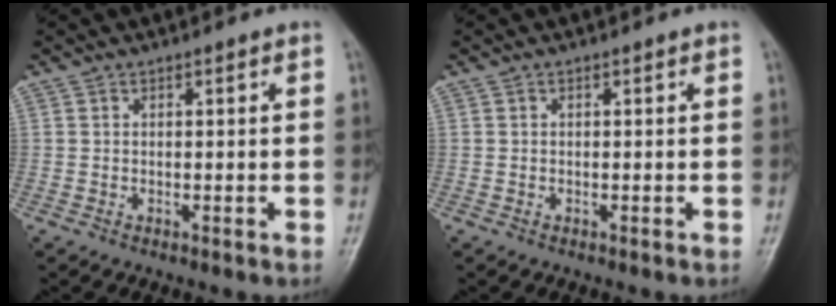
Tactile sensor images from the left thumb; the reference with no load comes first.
{"total": 0.0}